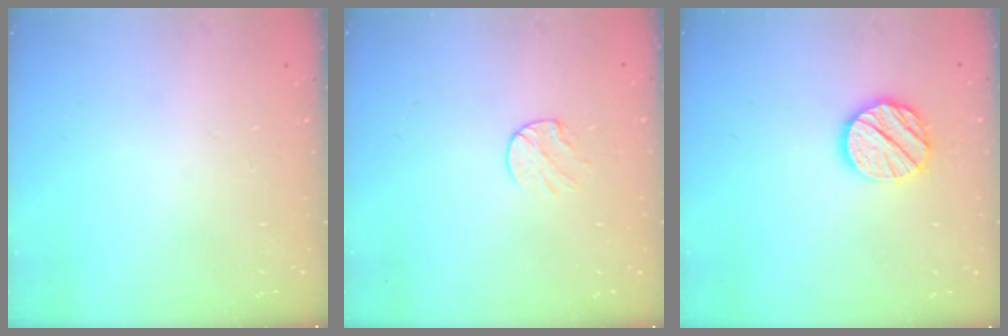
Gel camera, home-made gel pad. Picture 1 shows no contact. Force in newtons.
{"total": 6.0, "press": 6.0, "slide": 0.6}
{"total": 11.9, "press": 11.9, "slide": 1.0}